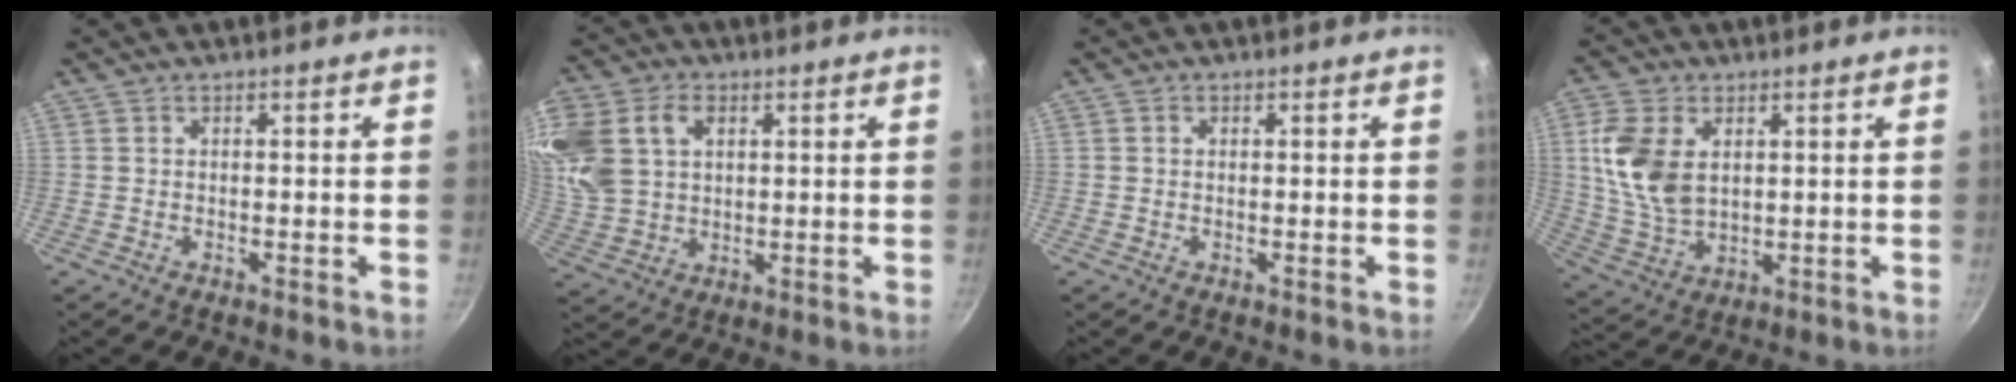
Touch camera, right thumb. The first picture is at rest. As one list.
[{"total": 19.2, "force": [6.2, 14.2, 11.5], "torque": [-0.266, 0.017, 0.121]}, {"total": 0.6, "force": [0.2, 0.5, 0.2], "torque": [-0.003, 0.004, 0.002]}, {"total": 12.2, "force": [2.9, 7.9, 8.8], "torque": [-0.165, -0.014, 0.063]}]